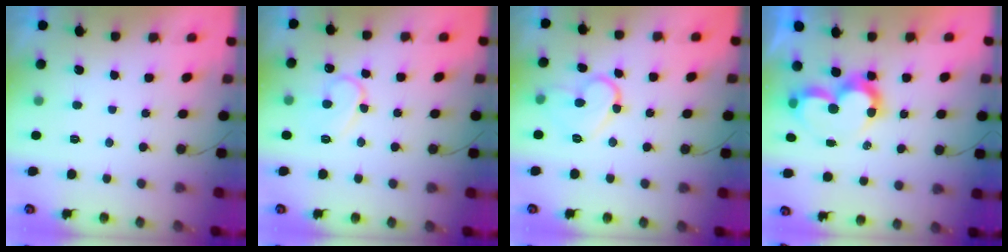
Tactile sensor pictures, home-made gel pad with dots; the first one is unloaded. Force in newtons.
{"total": 10.0, "press": 9.9, "slide": 1.1}
{"total": 11.1, "press": 11.1, "slide": 0.2}
{"total": 9.2, "press": 9.2, "slide": 0.6}